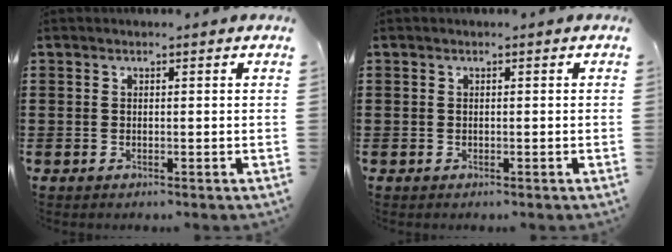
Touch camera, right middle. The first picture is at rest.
{"total": 0.0}